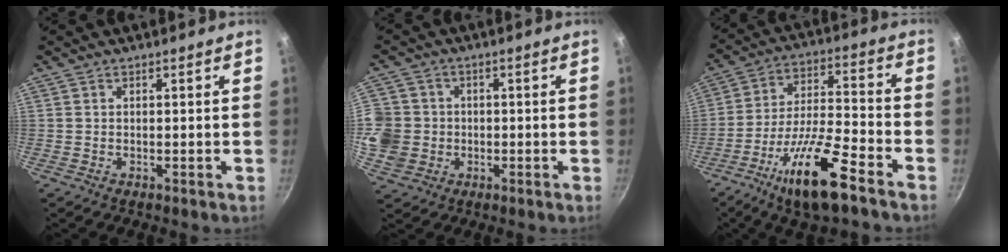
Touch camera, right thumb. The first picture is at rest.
{"total": 11.7, "force": [-1.5, 10.9, 4.1], "torque": [-0.088, 0.018, -0.033]}
{"total": 16.2, "force": [-9.6, 4.0, 12.4], "torque": [-0.226, 0.046, -0.174]}